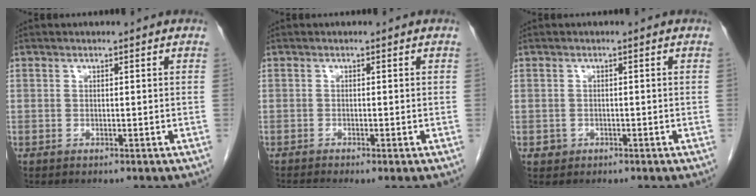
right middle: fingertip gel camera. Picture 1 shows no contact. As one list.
[{"total": 3.9, "force": [-2.9, 0.4, 2.5], "torque": [-0.033, -0.010, -0.045]}, {"total": 1.1, "force": [-0.5, 1.0, 0.1], "torque": [-0.001, 0.004, -0.006]}]